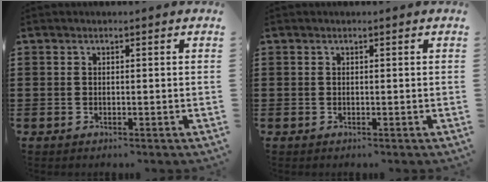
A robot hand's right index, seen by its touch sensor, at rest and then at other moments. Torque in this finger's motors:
{"motor_torque": [0.00, 0.00, 0.00, 0.00]}